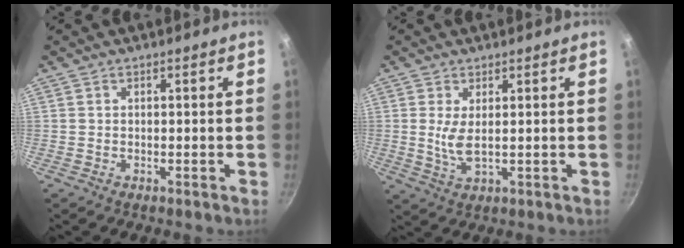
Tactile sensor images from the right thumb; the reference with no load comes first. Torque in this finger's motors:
{"motor_torque": [-0.17, 0.28, -0.09, 0.51, 0.02]}